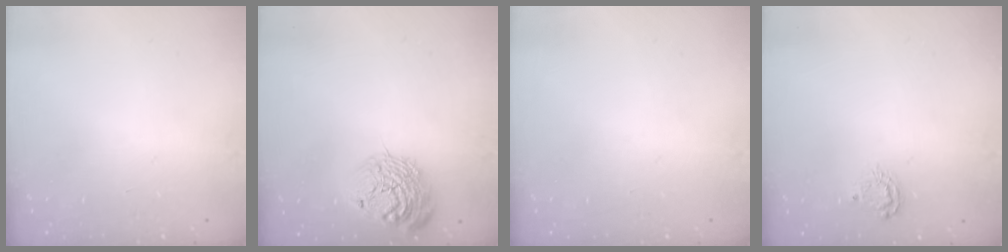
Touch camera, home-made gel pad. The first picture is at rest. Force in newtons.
{"total": 14.6, "press": 14.5, "slide": 1.0}
{"total": 0.0}
{"total": 6.1, "press": 6.1, "slide": 0.5}